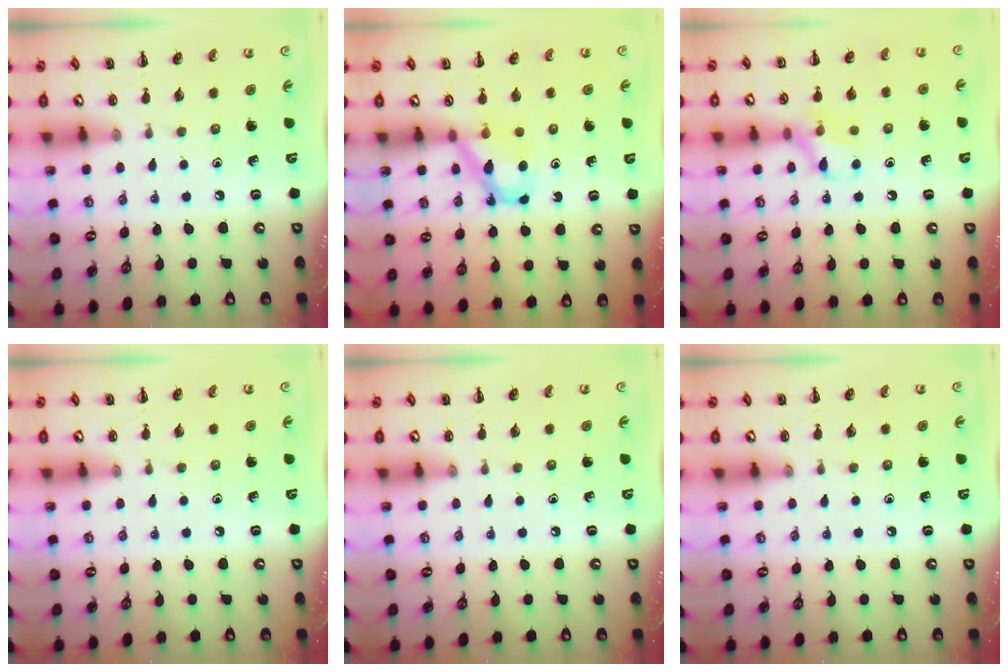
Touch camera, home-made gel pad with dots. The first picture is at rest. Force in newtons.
{"total": 6.3, "press": 6.2, "slide": 0.4}
{"total": 9.5, "press": 9.4, "slide": 1.5}
{"total": 0.0}
{"total": 0.0}
{"total": 0.0}